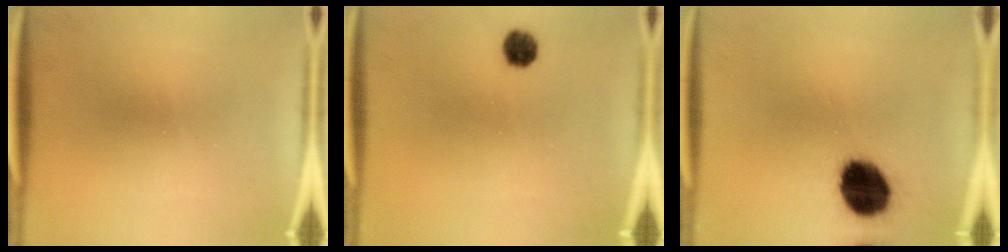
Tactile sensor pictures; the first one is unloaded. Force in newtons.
{"total": 4.0}
{"total": 14.5}